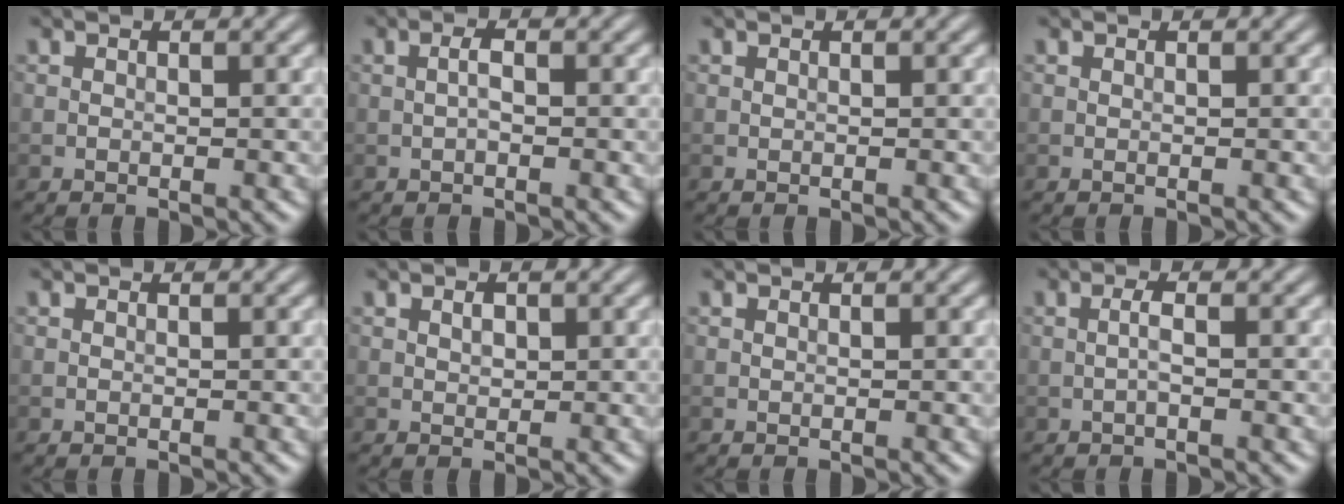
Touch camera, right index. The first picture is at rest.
{"total": 1.1, "force": [-0.2, 0.4, 1.0], "torque": [-0.019, 0.000, -0.004]}
{"total": 0.0}
{"total": 0.0}
{"total": 0.0}
{"total": 0.9, "force": [0.3, 0.6, 0.6], "torque": [-0.010, 0.000, 0.005]}
{"total": 0.0}
{"total": 1.1, "force": [-0.3, 0.1, 1.1], "torque": [-0.022, 0.002, -0.007]}